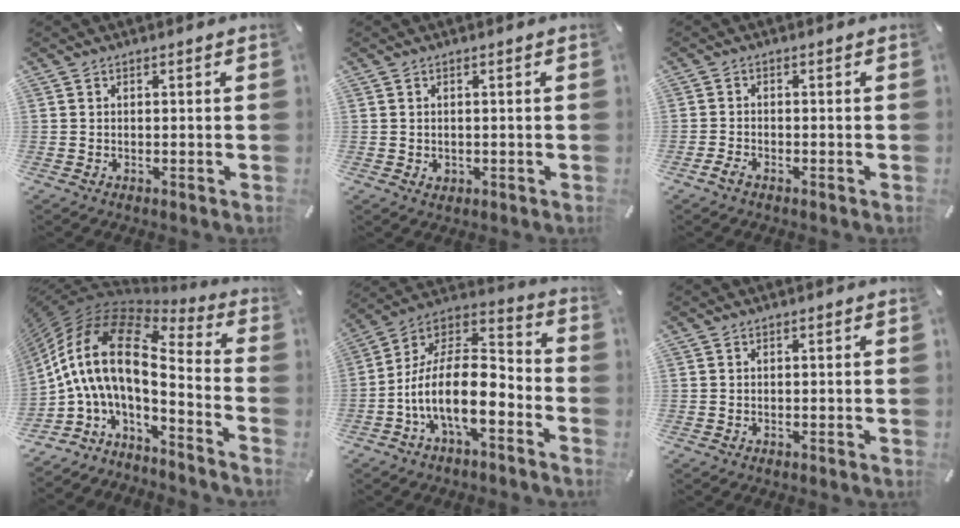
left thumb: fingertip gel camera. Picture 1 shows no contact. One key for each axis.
{"total": 1.0, "fx": 0.0, "fy": 0.9, "fz": 0.3, "tx": -0.008, "ty": 0.005, "tz": -0.001}
{"total": 1.8, "fx": -1.4, "fy": 0.7, "fz": 0.9, "tx": -0.021, "ty": 0.004, "tz": -0.028}
{"total": 14.7, "fx": 0.3, "fy": 7.0, "fz": 12.9, "tx": -0.298, "ty": -0.030, "tz": -0.011}
{"total": 15.1, "fx": -6.7, "fy": 7.0, "fz": 11.7, "tx": -0.249, "ty": 0.005, "tz": -0.116}
{"total": 0.0}